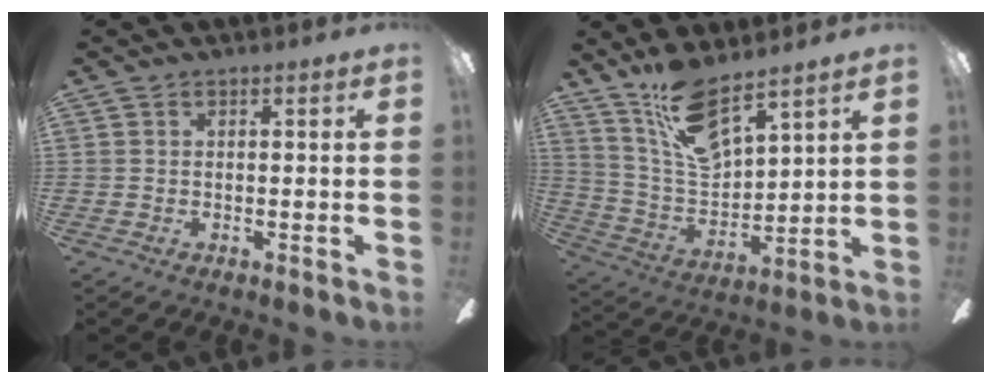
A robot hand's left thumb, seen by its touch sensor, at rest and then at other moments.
{"total": 13.7, "force": [10.8, 4.7, 7.1], "torque": [-0.155, -0.058, 0.200]}